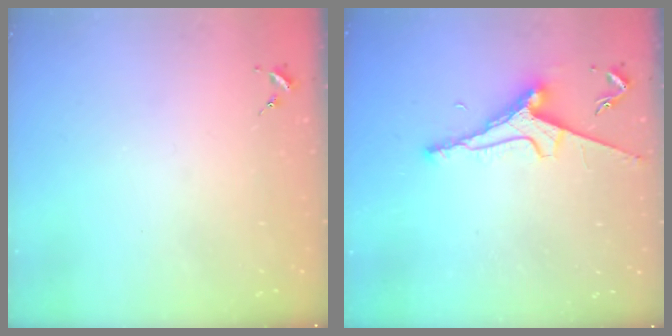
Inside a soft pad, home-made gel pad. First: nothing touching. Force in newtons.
{"total": 8.0, "press": 7.9, "slide": 1.2}